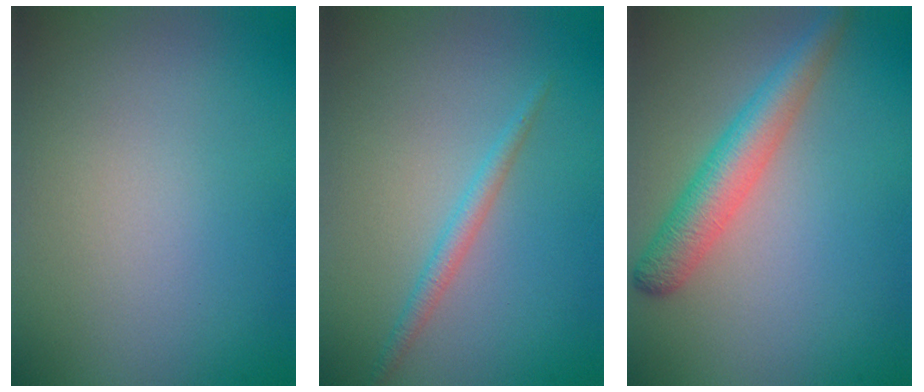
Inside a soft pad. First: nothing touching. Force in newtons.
{"total": 1.4, "press": 1.4, "slide": 0.1}
{"total": 3.9, "press": 3.9, "slide": 0.2}